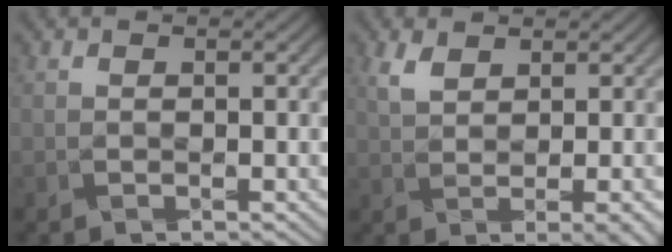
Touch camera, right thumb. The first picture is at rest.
{"total": 3.5, "force": [1.5, 1.2, 2.9], "torque": [-0.063, 0.007, 0.030]}